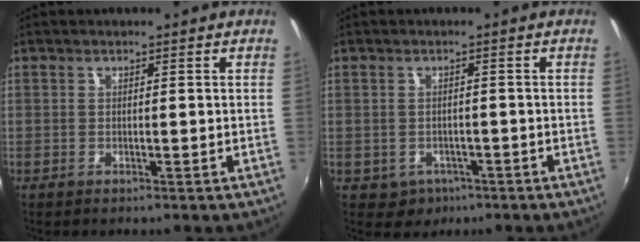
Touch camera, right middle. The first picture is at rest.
{"total": 3.8, "force": [-1.6, 3.3, 1.0], "torque": [-0.030, -0.002, -0.014]}